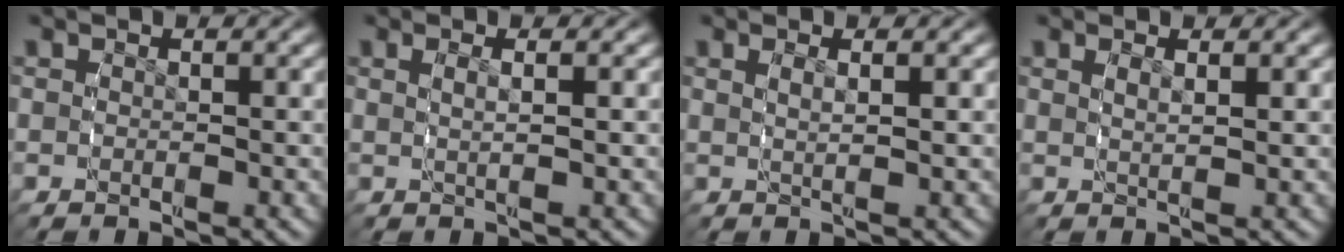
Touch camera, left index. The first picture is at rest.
{"total": 1.5, "force": [0.6, -0.3, 1.4], "torque": [-0.024, -0.001, 0.015]}
{"total": 1.5, "force": [0.8, -0.5, 1.2], "torque": [-0.020, -0.003, 0.021]}
{"total": 1.4, "force": [0.9, -0.6, 0.9], "torque": [-0.015, -0.006, 0.023]}